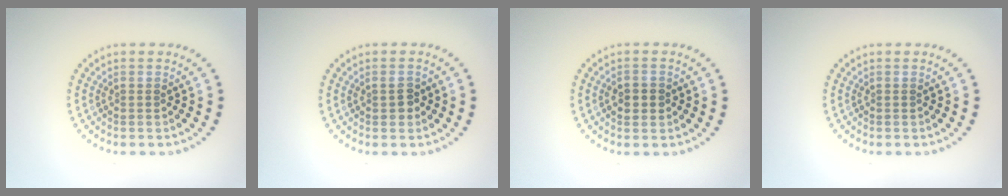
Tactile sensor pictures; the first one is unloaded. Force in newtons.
{"total": 1.5, "press": 1.5, "slide": 0.1}
{"total": 2.0, "press": 1.9, "slide": 0.4}
{"total": 0.0}